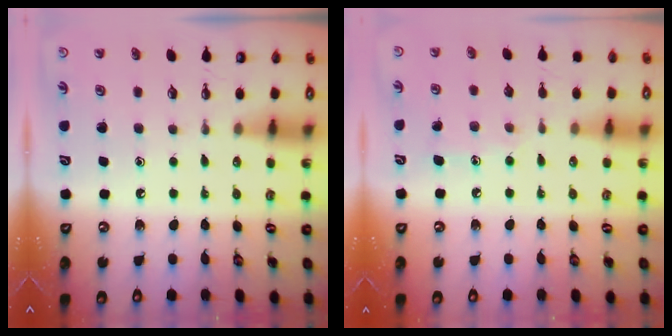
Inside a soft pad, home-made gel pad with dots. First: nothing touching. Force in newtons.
{"total": 6.1, "press": 6.1, "slide": 0.0}